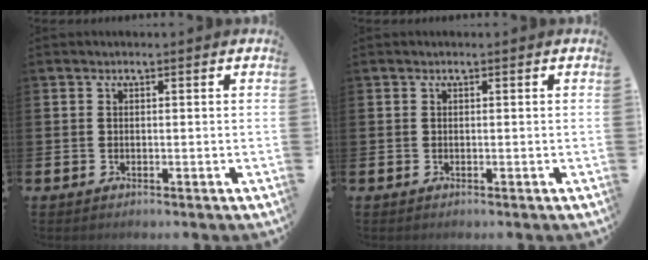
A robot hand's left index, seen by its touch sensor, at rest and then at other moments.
{"total": 0.0}